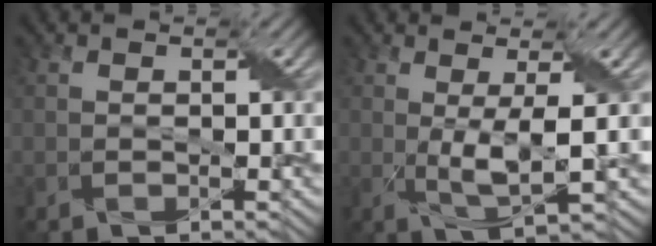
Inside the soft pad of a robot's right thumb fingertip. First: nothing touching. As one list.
[{"total": 4.9, "force": [0.1, 0.9, 4.8], "torque": [-0.099, 0.001, 0.006]}]